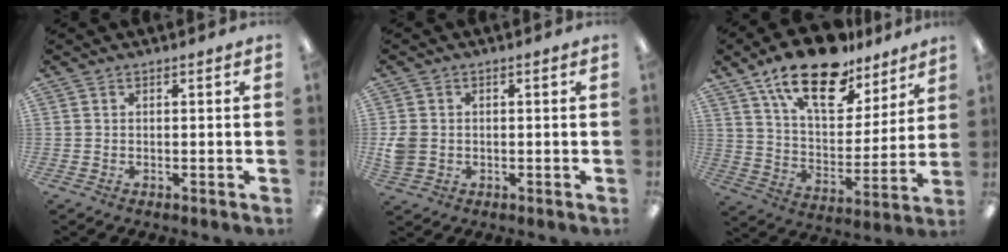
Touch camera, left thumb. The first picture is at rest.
{"total": 4.2, "force": [-0.4, 3.7, 2.0], "torque": [-0.034, 0.003, -0.008]}
{"total": 20.1, "force": [13.7, 9.2, 11.5], "torque": [-0.196, -0.075, 0.238]}